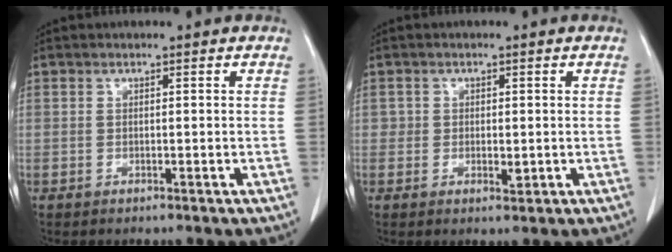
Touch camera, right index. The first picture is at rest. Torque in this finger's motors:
{"motor_torque": [-0.07, 0.07, -0.02, 0.00]}